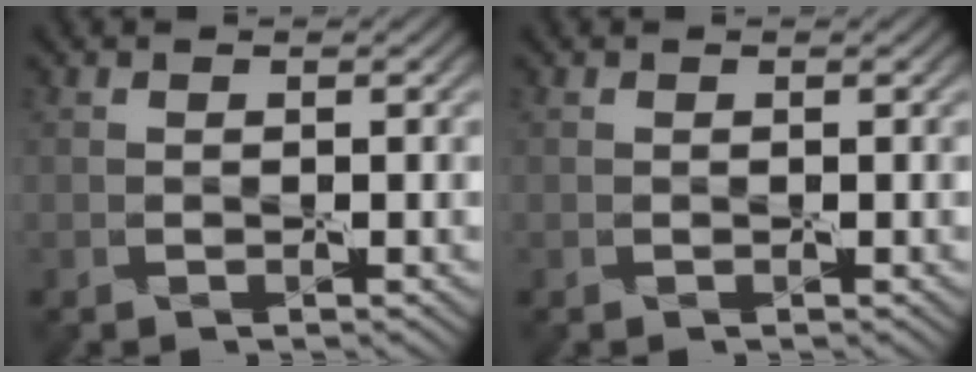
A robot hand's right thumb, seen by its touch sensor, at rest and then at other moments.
{"total": 0.0}